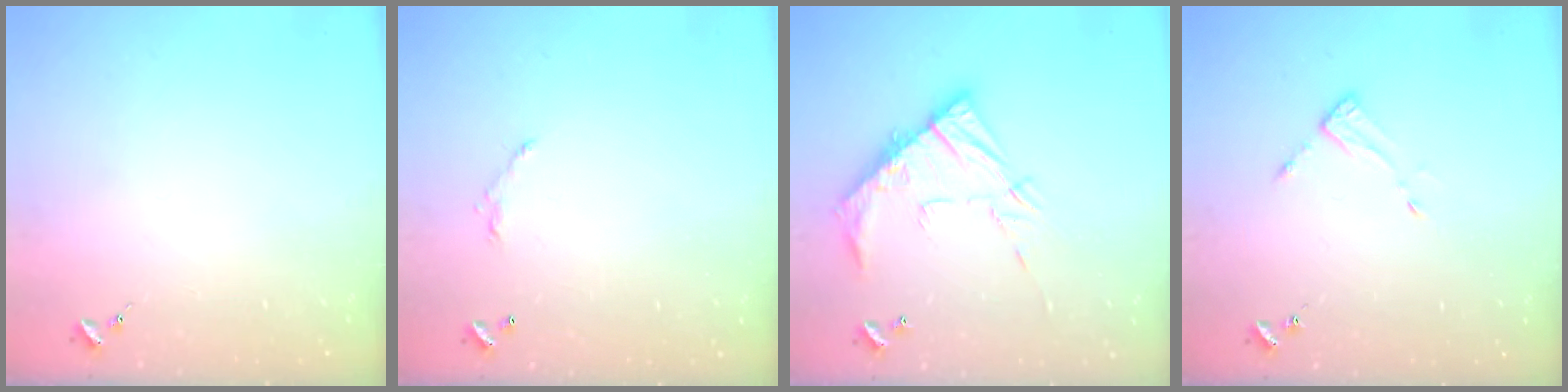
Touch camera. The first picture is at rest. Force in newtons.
{"total": 6.0, "press": 6.0, "slide": 0.4}
{"total": 15.0, "press": 15.0, "slide": 1.0}
{"total": 3.3, "press": 3.3, "slide": 0.3}